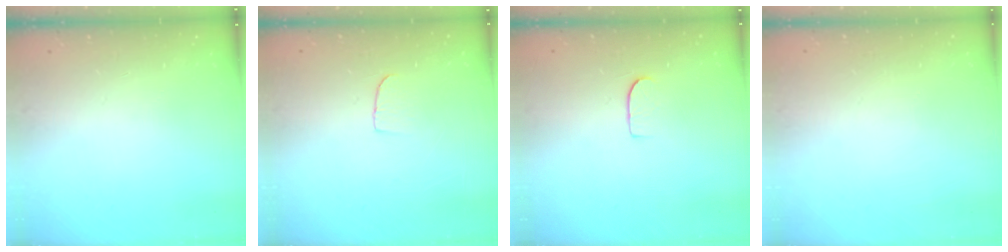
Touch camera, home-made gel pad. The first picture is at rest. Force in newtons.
{"total": 4.6, "press": 4.6, "slide": 0.4}
{"total": 5.5, "press": 5.5, "slide": 0.6}
{"total": 0.0}